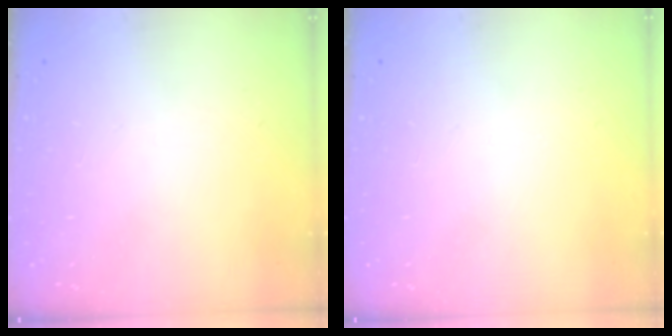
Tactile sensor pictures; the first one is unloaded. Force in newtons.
{"total": 0.0}